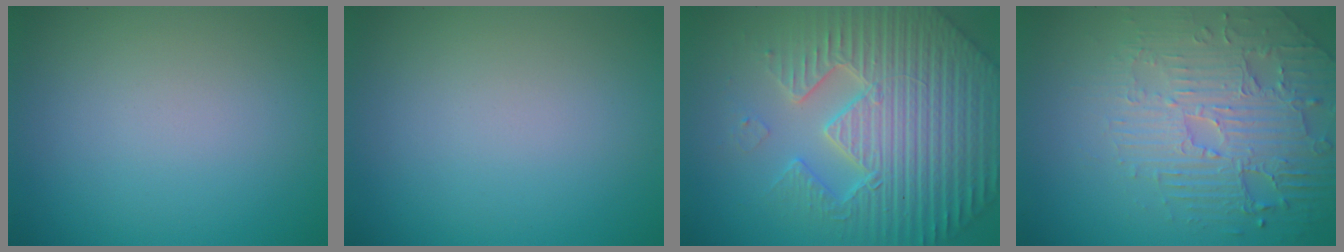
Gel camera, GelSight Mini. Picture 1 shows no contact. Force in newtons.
{"total": 0.0}
{"total": 7.7, "press": 7.4, "slide": 2.0}
{"total": 4.6, "press": 4.3, "slide": 1.6}